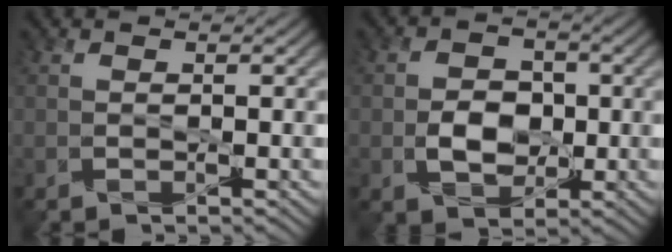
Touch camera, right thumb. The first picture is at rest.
{"total": 4.4, "force": [-0.9, 3.1, 3.0], "torque": [-0.054, 0.000, -0.017]}